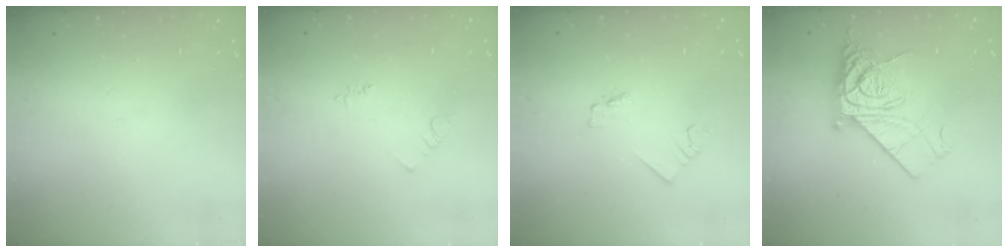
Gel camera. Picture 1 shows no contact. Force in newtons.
{"total": 3.9, "press": 3.8, "slide": 0.7}
{"total": 1.7, "press": 1.7, "slide": 0.3}
{"total": 12.9, "press": 12.8, "slide": 1.5}